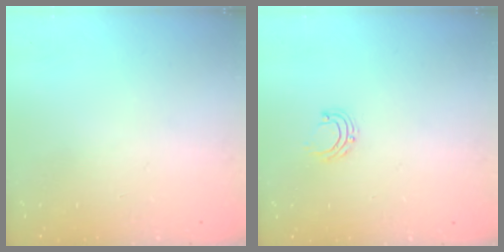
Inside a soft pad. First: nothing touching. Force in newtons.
{"total": 6.5, "press": 6.5, "slide": 0.4}